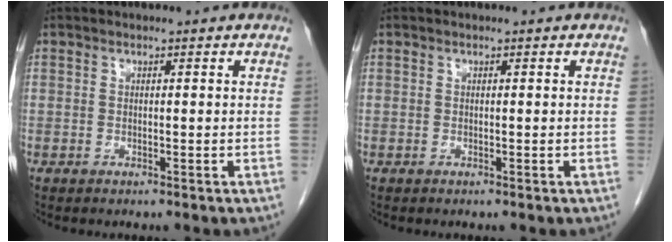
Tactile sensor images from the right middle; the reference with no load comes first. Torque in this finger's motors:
{"motor_torque": [-0.17, 0.22, -0.02, 0.00]}